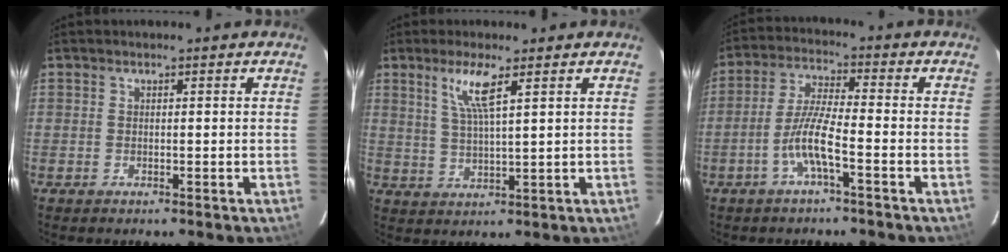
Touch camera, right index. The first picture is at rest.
{"total": 5.9, "force": [3.1, 0.3, 5.0], "torque": [-0.101, -0.004, 0.063]}
{"total": 6.8, "force": [-3.2, 0.3, 5.9], "torque": [-0.128, 0.004, -0.063]}